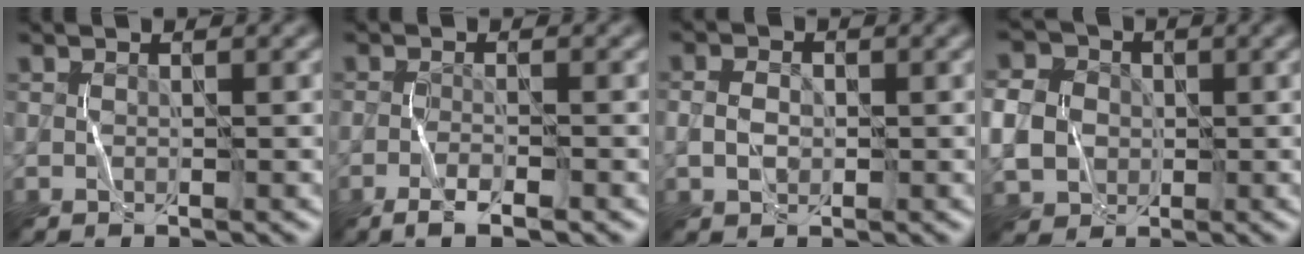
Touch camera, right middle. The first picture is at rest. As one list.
[{"total": 2.2, "force": [-1.4, 0.2, 1.7], "torque": [-0.032, 0.000, -0.027]}, {"total": 1.9, "force": [-0.2, 1.4, 1.2], "torque": [-0.024, 0.000, -0.002]}, {"total": 6.6, "force": [-0.3, 5.8, 3.2], "torque": [-0.078, 0.003, -0.017]}]